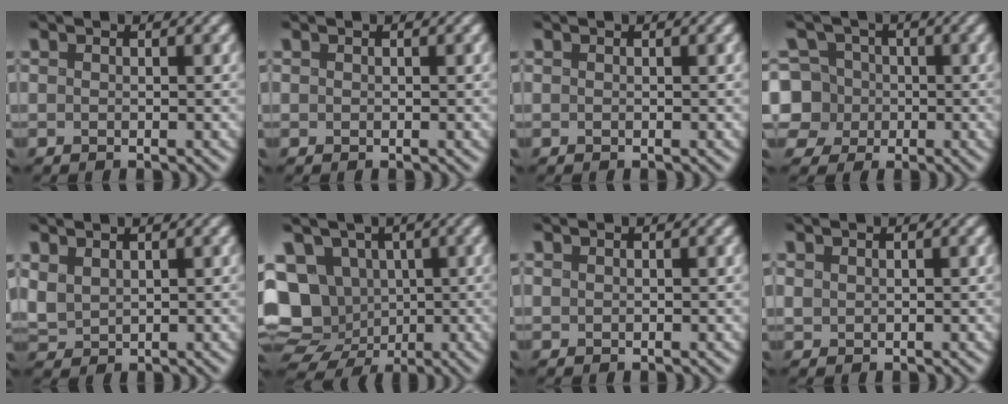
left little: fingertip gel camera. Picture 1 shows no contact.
{"total": 0.0}
{"total": 0.0}
{"total": 7.8, "force": [-1.7, 7.0, 2.9], "torque": [-0.065, 0.019, -0.065]}
{"total": 2.3, "force": [1.2, 1.5, 1.2], "torque": [-0.041, 0.001, 0.028]}
{"total": 14.6, "force": [-3.0, 13.2, 5.6], "torque": [-0.128, -0.014, -0.063]}
{"total": 0.0}
{"total": 0.6, "force": [0.4, 0.4, 0.1], "torque": [-0.007, -0.001, 0.012]}